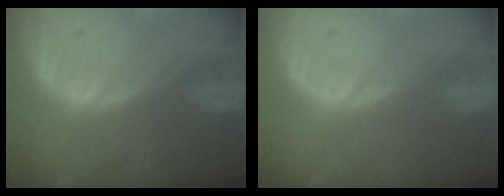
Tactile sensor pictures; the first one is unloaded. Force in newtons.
{"total": 0.0}